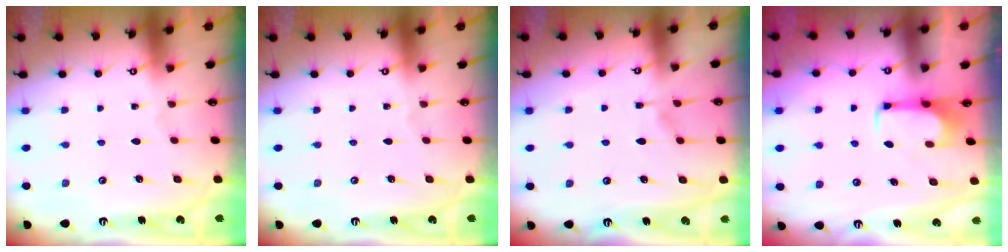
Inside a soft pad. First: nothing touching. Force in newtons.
{"total": 0.0}
{"total": 5.5, "press": 5.5, "slide": 0.6}
{"total": 1.8, "press": 1.8, "slide": 0.2}